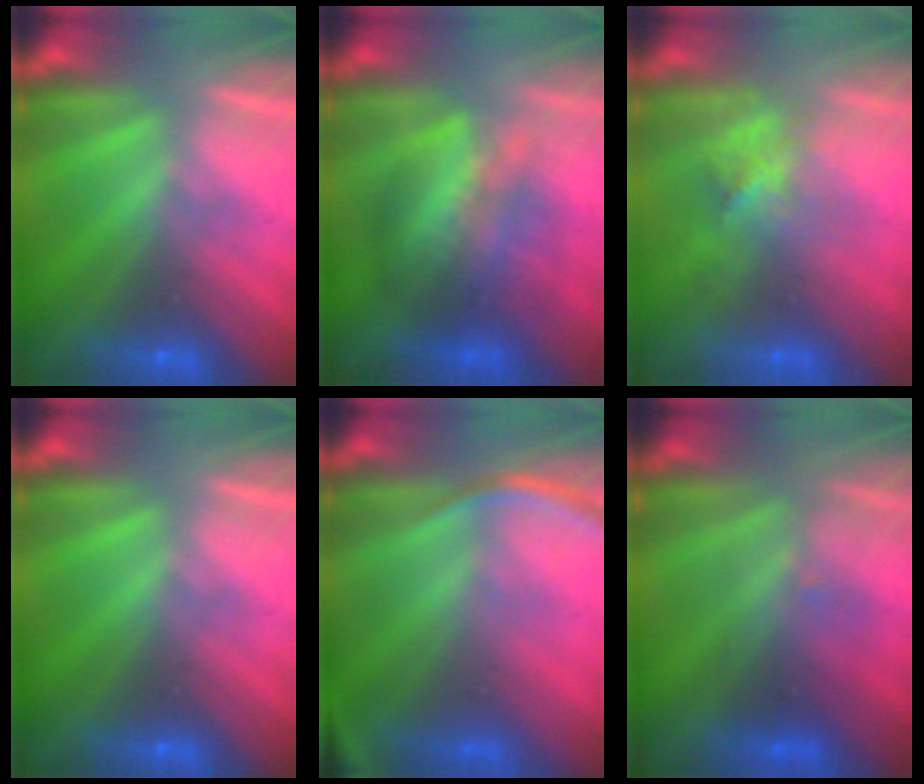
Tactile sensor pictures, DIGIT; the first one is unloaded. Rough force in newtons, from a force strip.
{"total": 3.5}
{"total": 2.8}
{"total": 0.0}
{"total": 2.7}
{"total": 2.4}